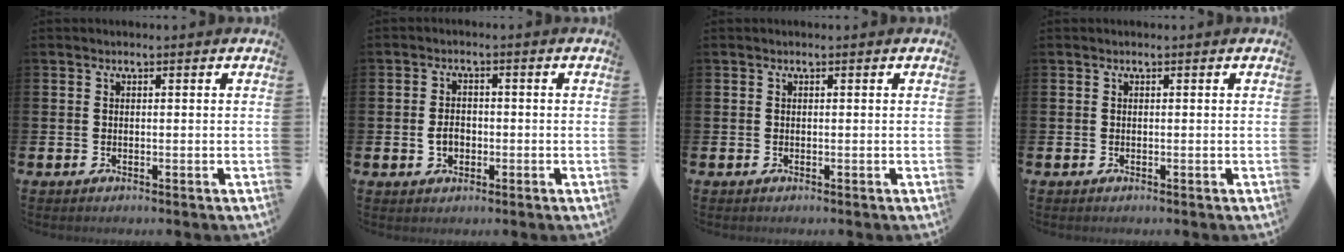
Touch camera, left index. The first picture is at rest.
{"total": 2.5, "force": [-0.5, 1.9, 1.5], "torque": [-0.017, 0.000, -0.015]}
{"total": 0.0}
{"total": 0.0}